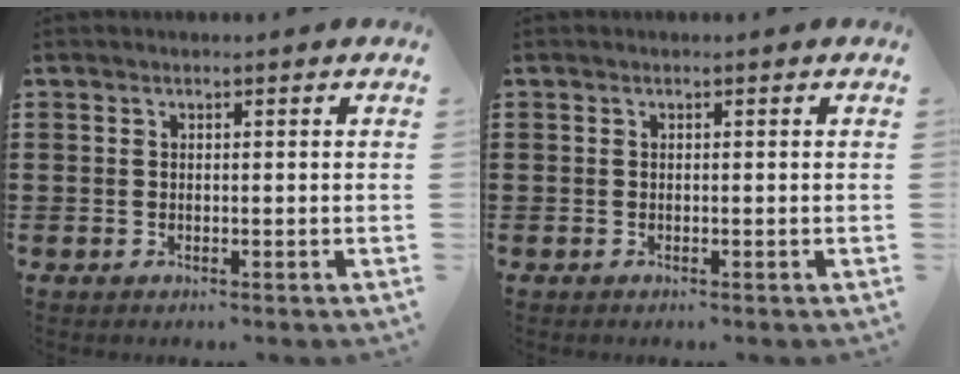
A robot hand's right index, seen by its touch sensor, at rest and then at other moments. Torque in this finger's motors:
{"motor_torque": [-0.39, 0.58, 0.01, 0.01]}